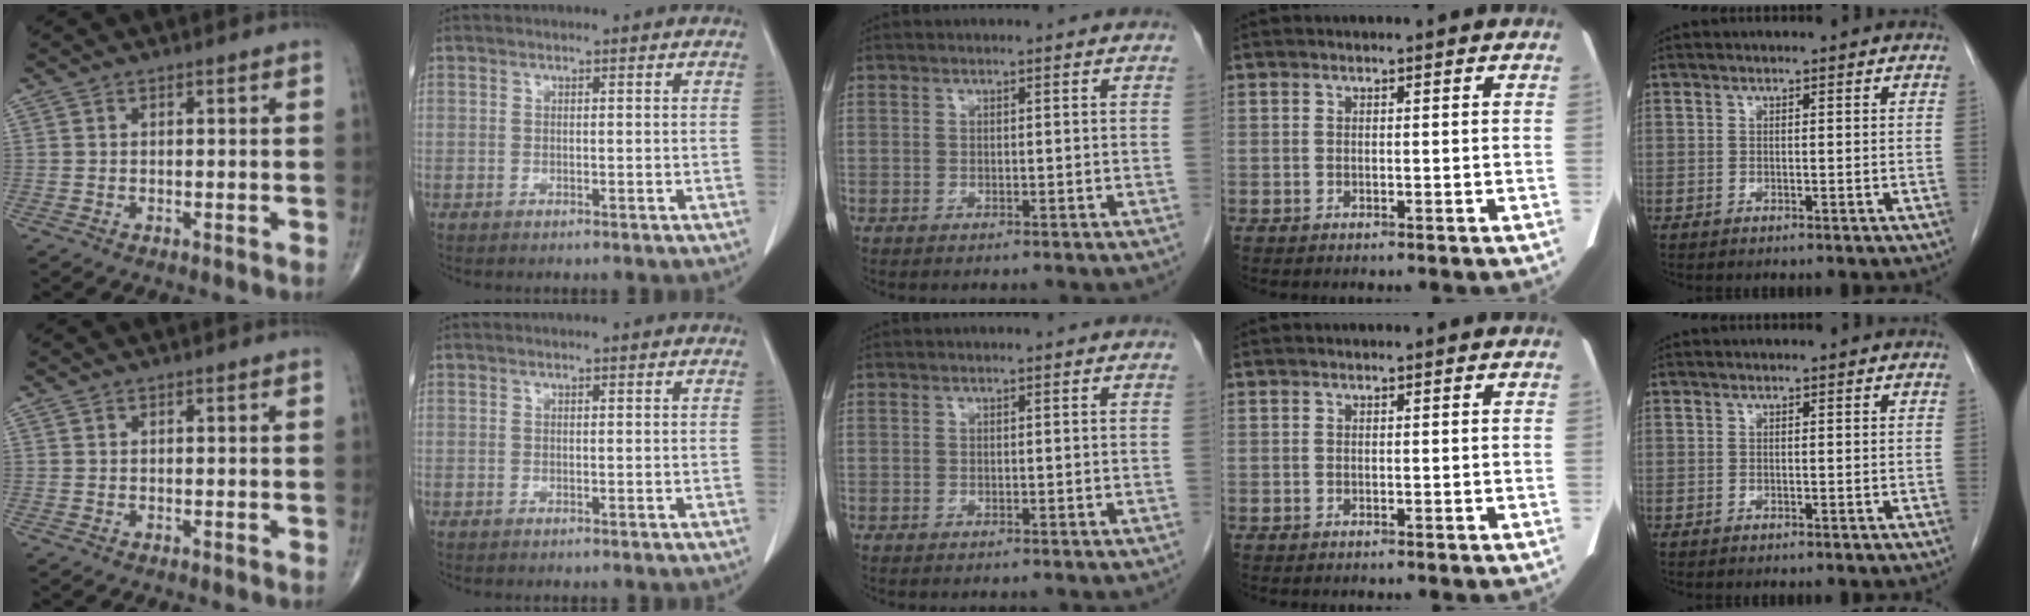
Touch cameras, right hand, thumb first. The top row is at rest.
{}